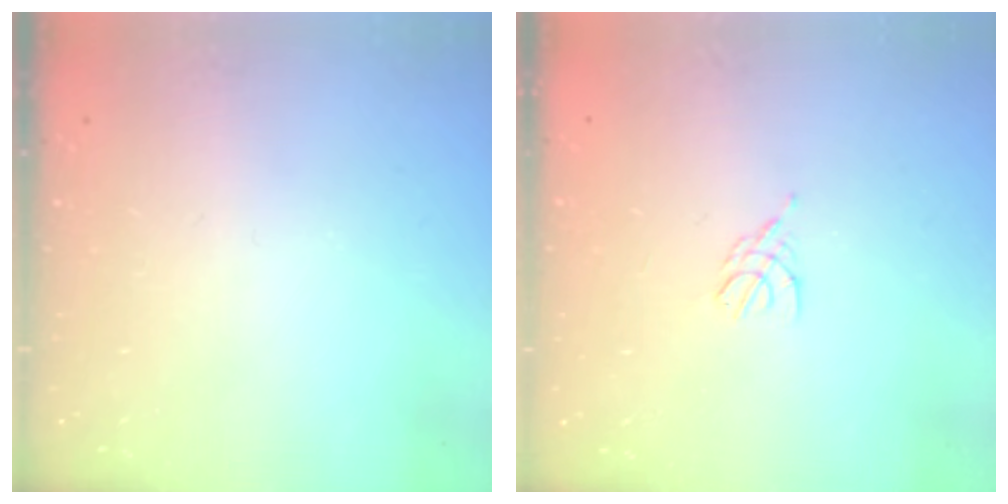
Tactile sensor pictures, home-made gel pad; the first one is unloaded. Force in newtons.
{"total": 3.4, "press": 3.3, "slide": 0.5}